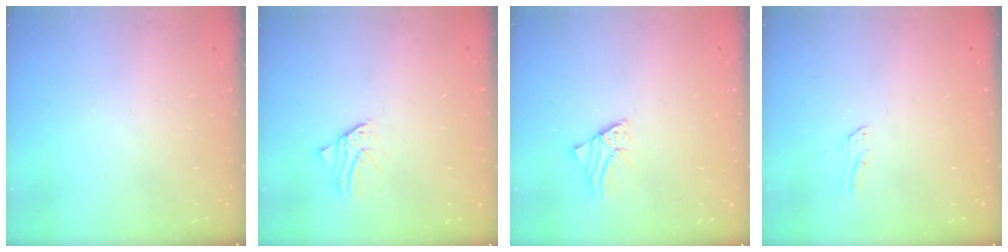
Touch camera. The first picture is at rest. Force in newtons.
{"total": 1.2, "press": 1.2, "slide": 0.1}
{"total": 1.7, "press": 1.7, "slide": 0.1}
{"total": 1.6, "press": 1.6, "slide": 0.2}